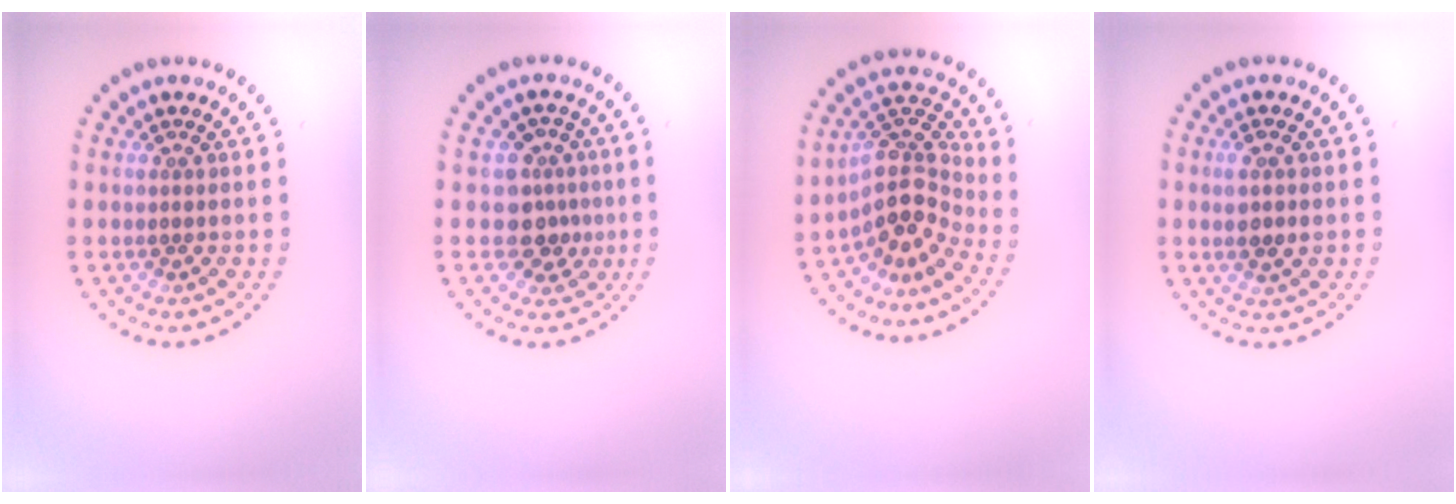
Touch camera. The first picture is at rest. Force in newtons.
{"total": 3.0, "press": 2.6, "slide": 1.5}
{"total": 4.4, "press": 3.2, "slide": 3.0}
{"total": 2.0, "press": 1.9, "slide": 0.5}